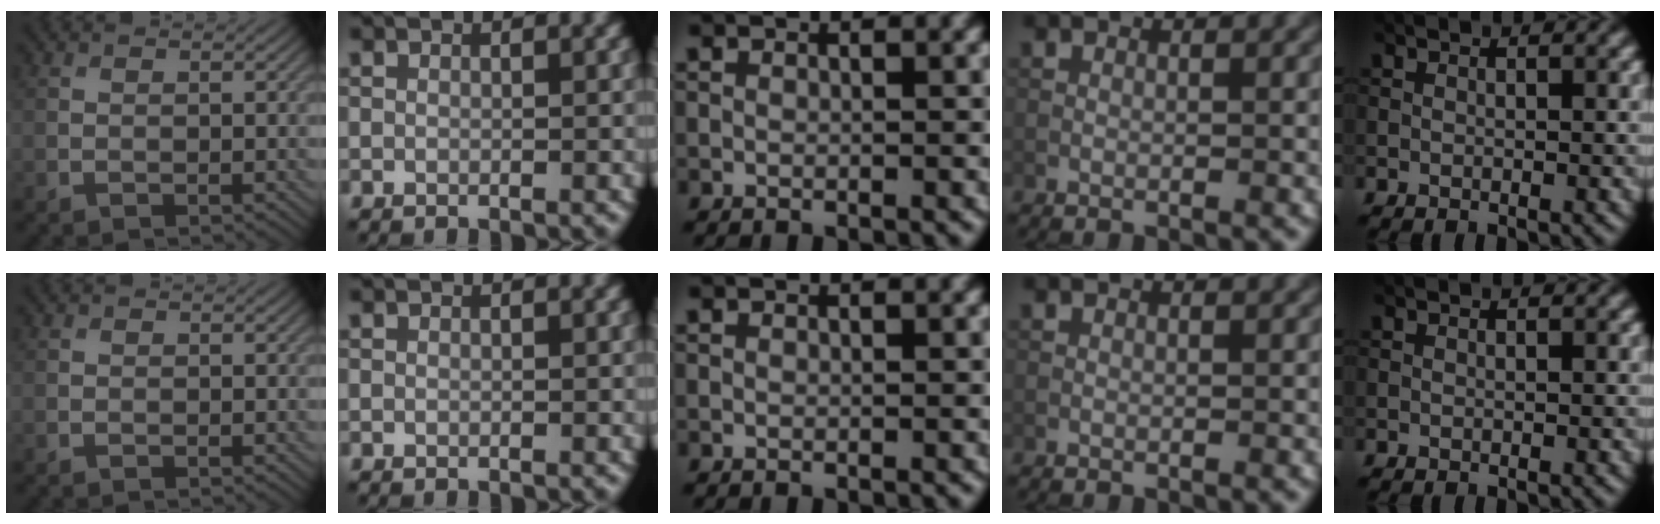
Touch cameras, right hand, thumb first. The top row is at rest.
{}